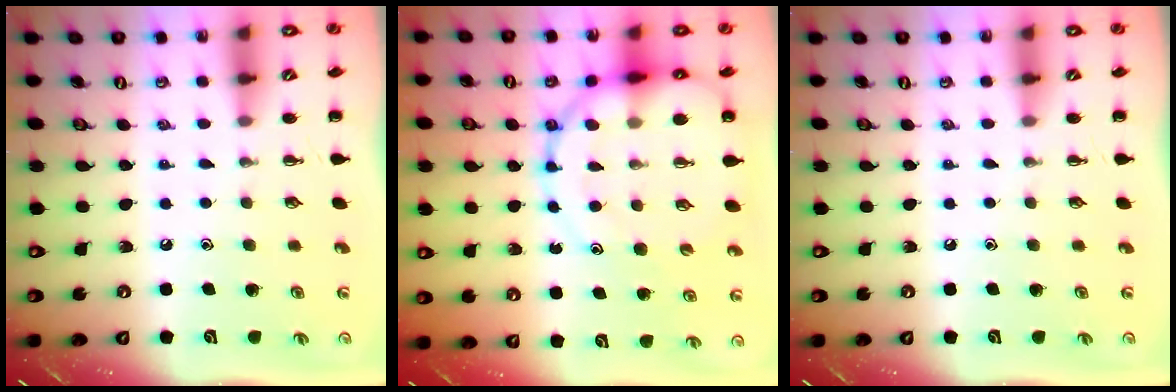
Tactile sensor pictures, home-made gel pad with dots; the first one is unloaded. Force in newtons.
{"total": 17.2, "press": 17.0, "slide": 3.1}
{"total": 0.0}